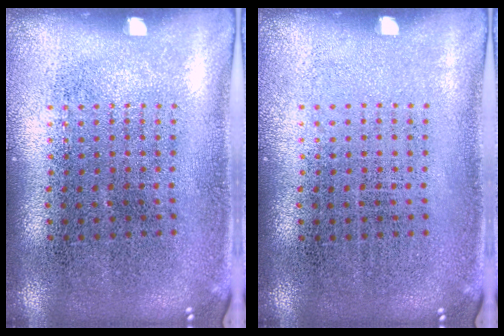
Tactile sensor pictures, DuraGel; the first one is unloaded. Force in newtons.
{"total": 0.0}